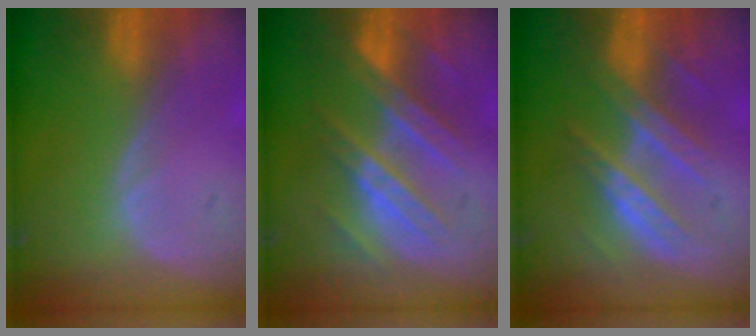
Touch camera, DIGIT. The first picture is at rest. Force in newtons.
{"total": 8.6, "press": 8.3, "slide": 2.4}
{"total": 7.7, "press": 7.2, "slide": 2.8}